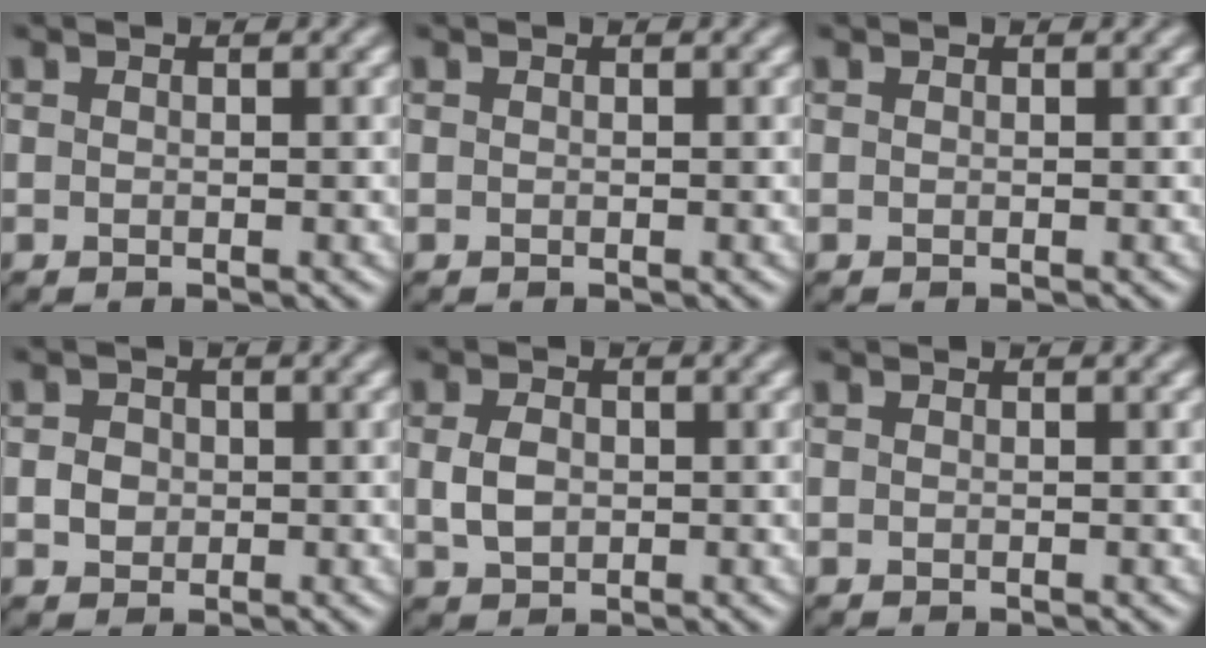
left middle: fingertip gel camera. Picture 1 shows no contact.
{"total": 0.0}
{"total": 0.0}
{"total": 1.7, "force": [-0.1, 1.6, 0.8], "torque": [-0.010, -0.002, -0.004]}
{"total": 2.8, "force": [0.1, 2.1, 1.8], "torque": [-0.042, 0.000, -0.001]}
{"total": 0.0}